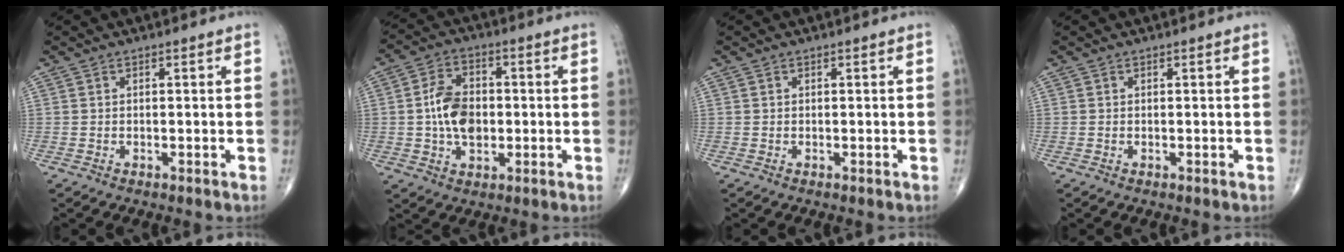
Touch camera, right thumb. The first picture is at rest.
{"total": 10.6, "force": [-0.1, 6.9, 8.1], "torque": [-0.128, 0.009, -0.004]}
{"total": 0.0}
{"total": 0.0}